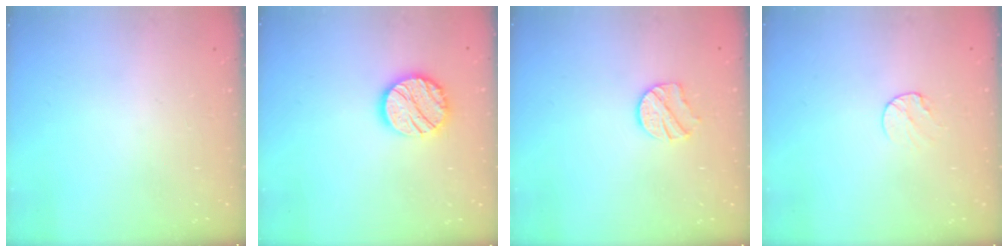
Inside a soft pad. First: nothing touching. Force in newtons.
{"total": 13.2, "press": 13.2, "slide": 0.6}
{"total": 9.5, "press": 9.5, "slide": 0.7}
{"total": 6.0, "press": 6.0, "slide": 0.6}